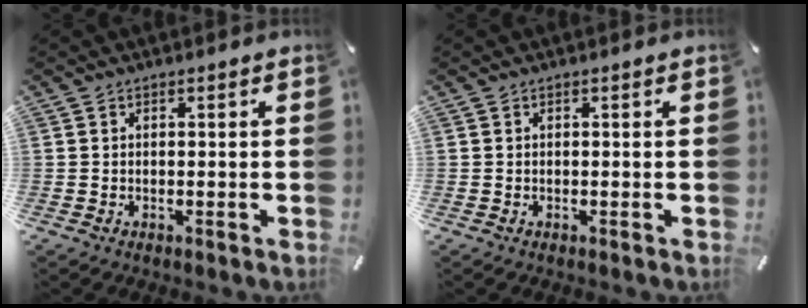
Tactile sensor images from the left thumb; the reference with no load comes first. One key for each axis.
{"total": 0.0}